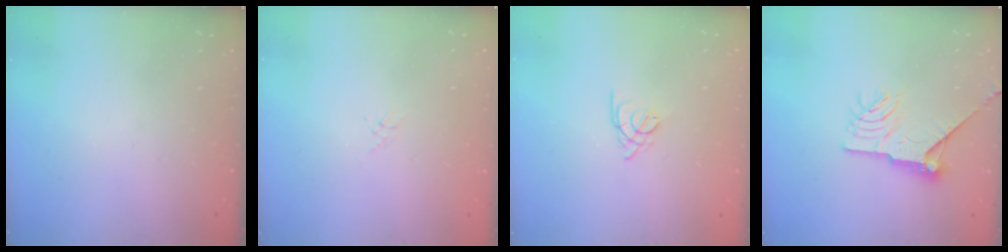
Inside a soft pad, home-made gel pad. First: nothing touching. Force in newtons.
{"total": 1.3, "press": 1.2, "slide": 0.3}
{"total": 2.7, "press": 2.6, "slide": 0.5}
{"total": 12.0, "press": 12.0, "slide": 1.1}